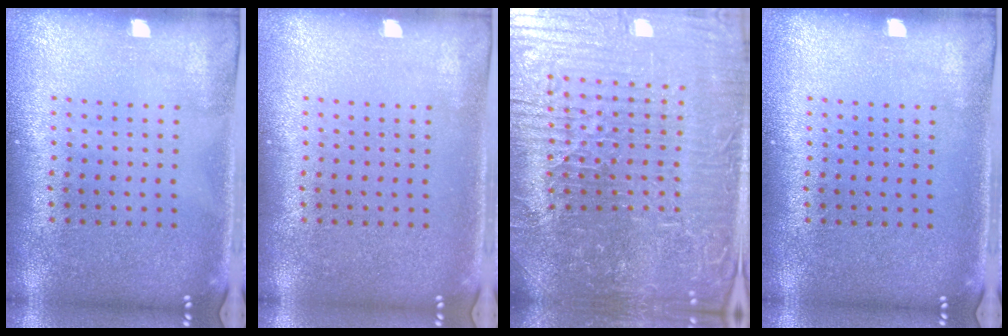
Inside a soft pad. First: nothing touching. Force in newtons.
{"total": 0.0}
{"total": 6.6, "press": 6.1, "slide": 2.5}
{"total": 0.0}